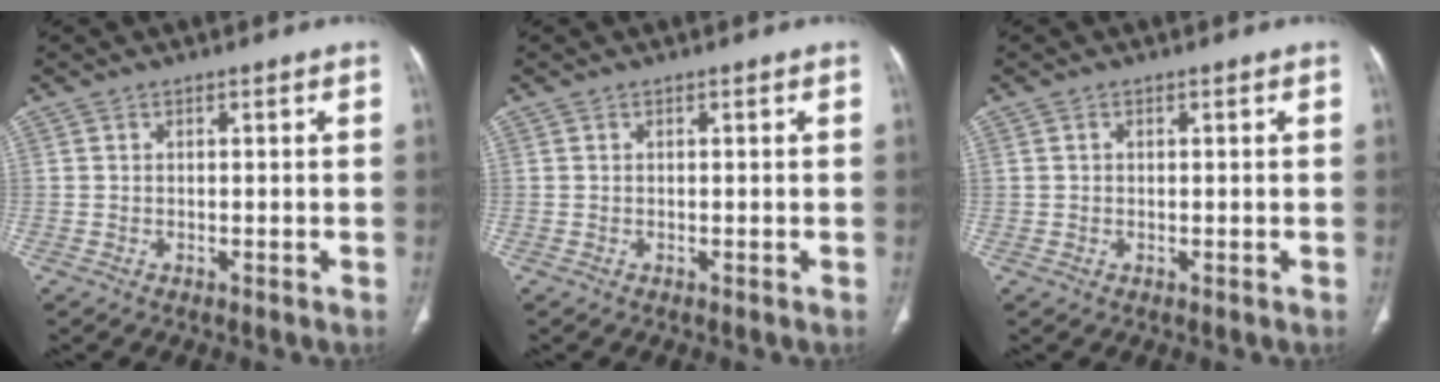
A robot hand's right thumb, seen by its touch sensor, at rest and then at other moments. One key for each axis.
{"total": 0.0}
{"total": 0.5, "fx": 0.2, "fy": 0.4, "fz": 0.2, "tx": -0.001, "ty": 0.001, "tz": 0.004}